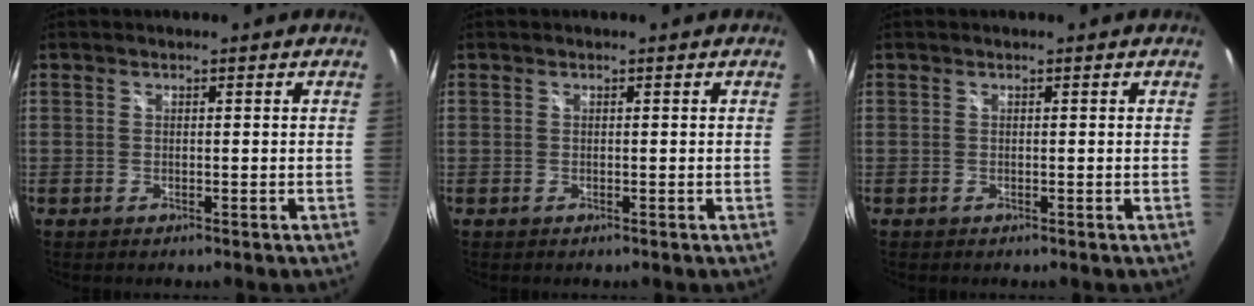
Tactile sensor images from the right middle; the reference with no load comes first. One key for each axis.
{"total": 0.0}
{"total": 0.0}